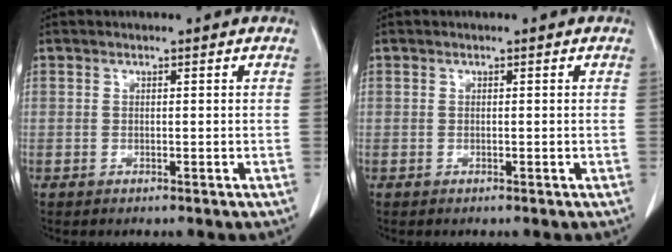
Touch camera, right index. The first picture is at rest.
{"total": 0.0}